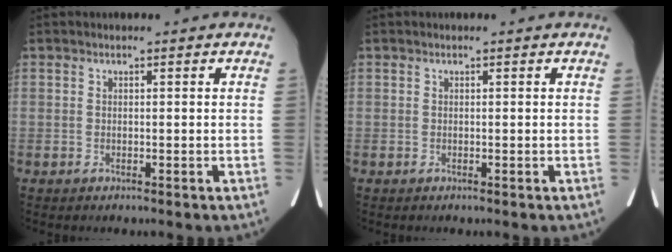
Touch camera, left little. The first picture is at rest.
{"total": 0.0}